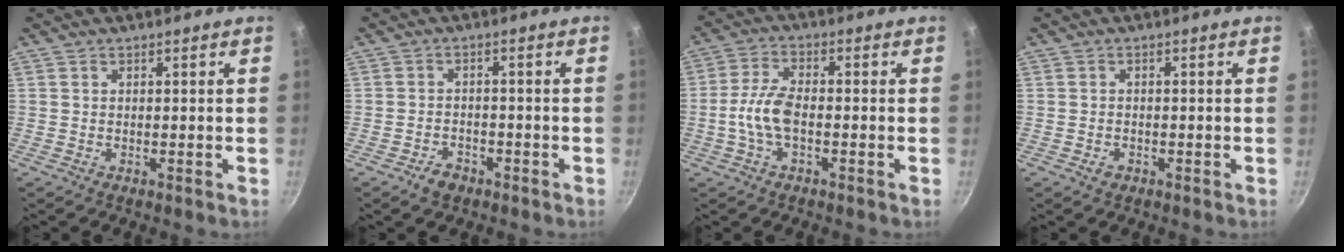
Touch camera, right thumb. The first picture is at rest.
{"total": 3.5, "force": [-2.4, 2.2, 1.4], "torque": [-0.018, 0.024, -0.033]}
{"total": 7.3, "force": [-1.6, 3.5, 6.2], "torque": [-0.129, 0.024, -0.039]}
{"total": 1.7, "force": [-0.9, 1.2, 0.8], "torque": [-0.013, 0.006, -0.013]}